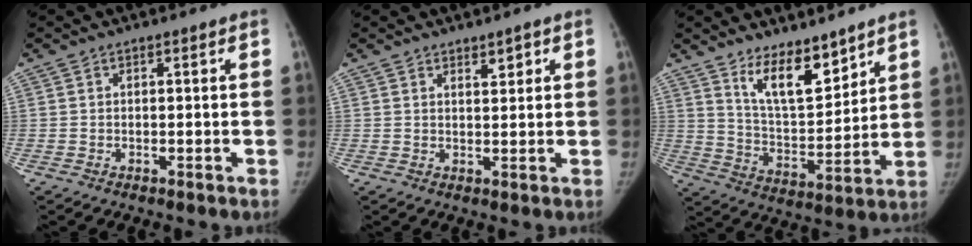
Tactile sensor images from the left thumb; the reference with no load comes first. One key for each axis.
{"total": 2.0, "fx": 1.3, "fy": 0.9, "fz": 1.2, "tx": -0.009, "ty": -0.010, "tz": 0.022}
{"total": 11.5, "fx": 8.4, "fy": 4.3, "fz": 6.6, "tx": -0.086, "ty": -0.073, "tz": 0.162}